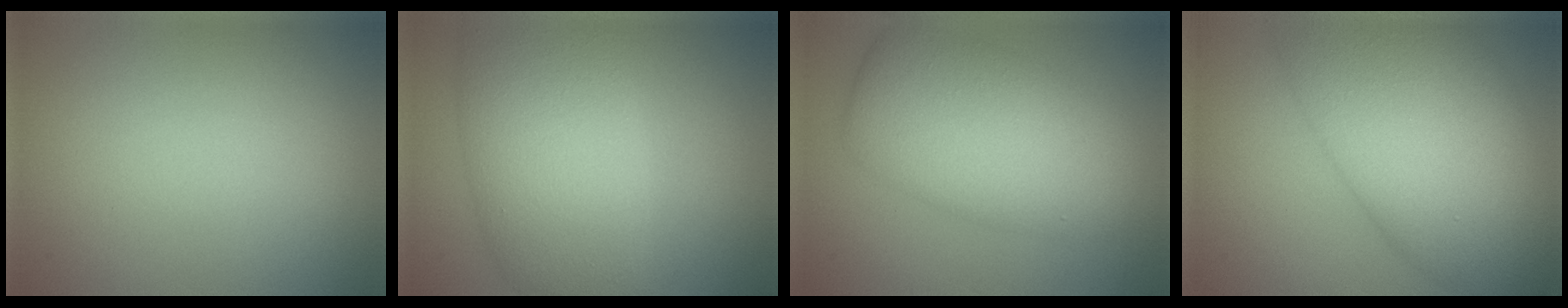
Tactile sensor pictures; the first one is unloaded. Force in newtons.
{"total": 9.4, "press": 9.4, "slide": 0.3}
{"total": 8.3, "press": 8.3, "slide": 0.3}
{"total": 13.0, "press": 13.0, "slide": 0.6}